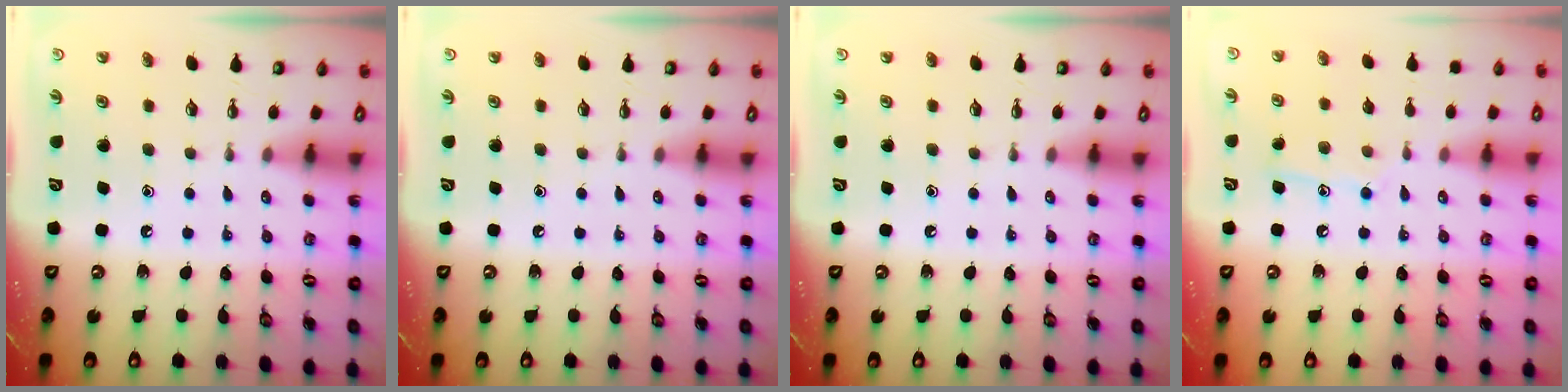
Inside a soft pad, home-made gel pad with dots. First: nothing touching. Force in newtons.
{"total": 0.0}
{"total": 0.0}
{"total": 9.2, "press": 9.2, "slide": 0.5}